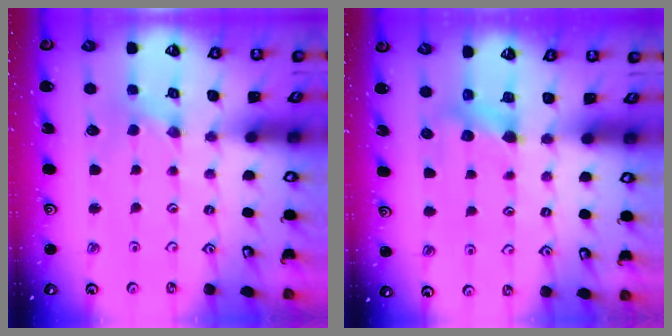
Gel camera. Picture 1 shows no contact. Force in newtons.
{"total": 5.4, "press": 5.4, "slide": 0.4}